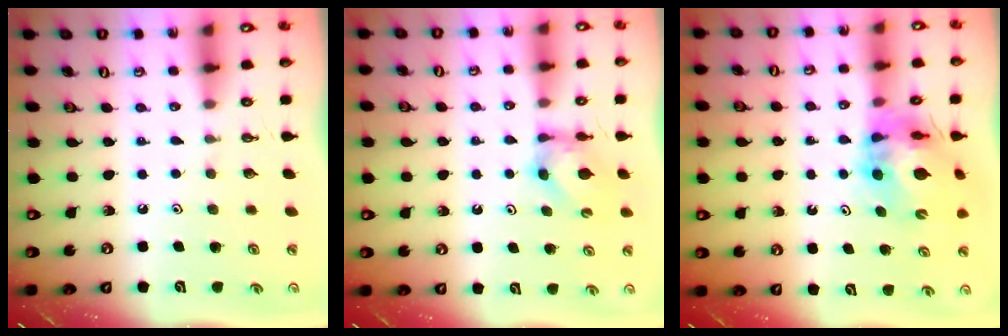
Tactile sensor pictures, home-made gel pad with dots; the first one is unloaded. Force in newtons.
{"total": 5.7, "press": 5.7, "slide": 0.6}
{"total": 13.3, "press": 13.2, "slide": 1.4}